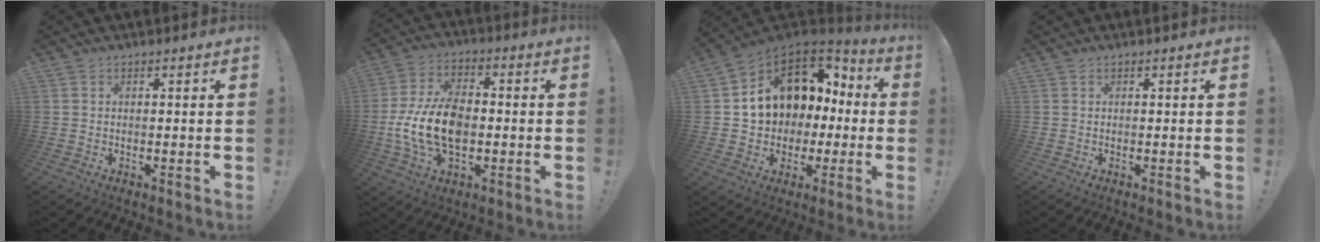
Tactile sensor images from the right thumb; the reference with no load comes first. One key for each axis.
{"total": 16.5, "fx": -2.7, "fy": 10.2, "fz": 12.7, "tx": -0.250, "ty": 0.009, "tz": -0.048}
{"total": 13.0, "fx": 3.9, "fy": 10.6, "fz": 6.4, "tx": -0.101, "ty": -0.018, "tz": 0.088}
{"total": 0.0}